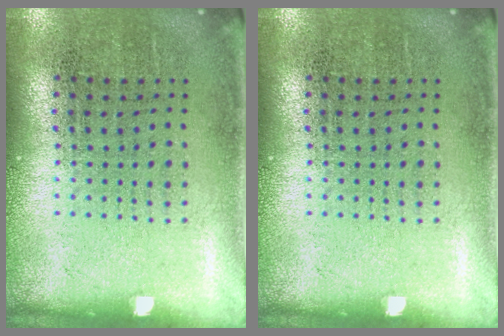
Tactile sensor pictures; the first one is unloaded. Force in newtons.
{"total": 0.0}